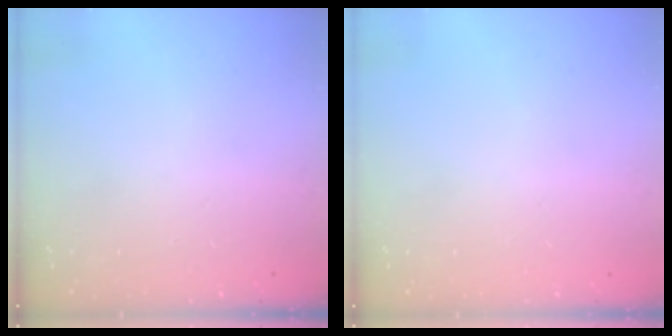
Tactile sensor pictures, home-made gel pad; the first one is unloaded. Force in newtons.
{"total": 0.0}